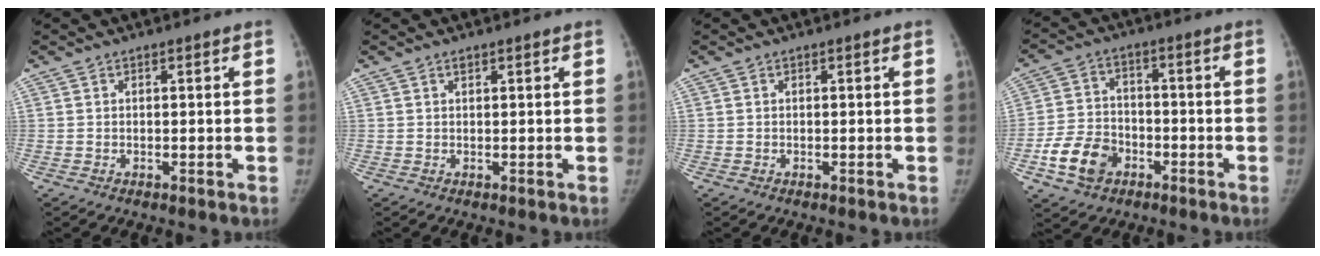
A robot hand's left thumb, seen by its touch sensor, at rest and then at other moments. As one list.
[{"total": 0.7, "force": [0.5, 0.3, 0.4], "torque": [-0.006, -0.002, 0.008]}, {"total": 0.0}, {"total": 9.7, "force": [-4.4, 7.2, 4.9], "torque": [-0.077, 0.020, -0.080]}]